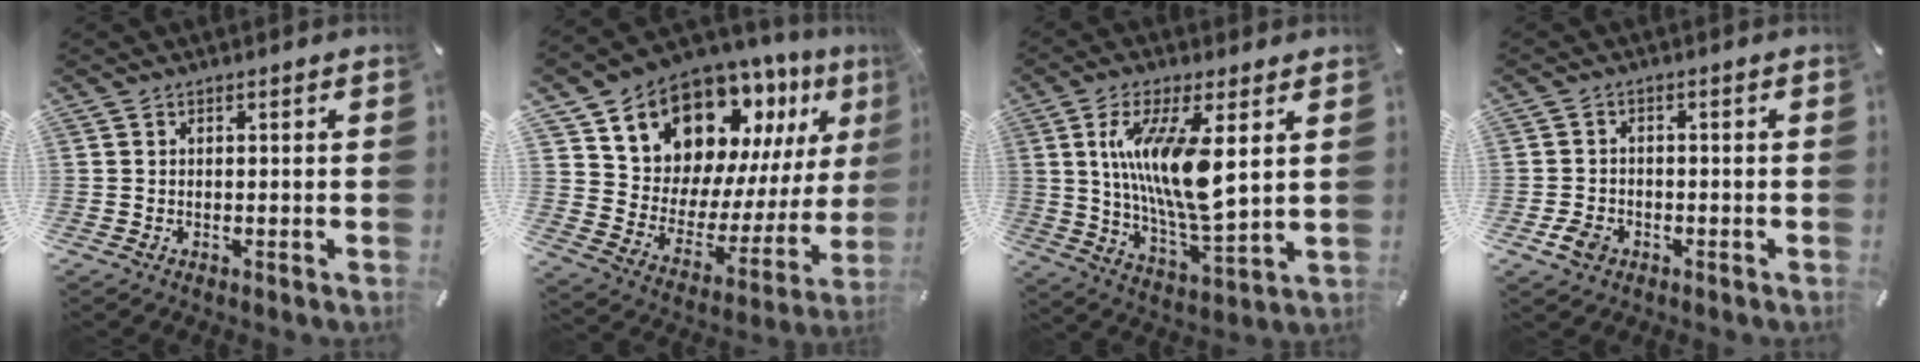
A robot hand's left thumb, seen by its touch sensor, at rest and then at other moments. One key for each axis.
{"total": 14.9, "fx": 11.9, "fy": 8.4, "fz": 3.0, "tx": -0.045, "ty": -0.118, "tz": 0.212}
{"total": 15.4, "fx": 4.0, "fy": 4.6, "fz": 14.2, "tx": -0.283, "ty": -0.025, "tz": 0.058}
{"total": 3.8, "fx": -1.7, "fy": 3.0, "fz": 1.6, "tx": -0.022, "ty": 0.003, "tz": -0.032}